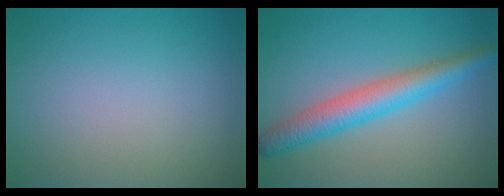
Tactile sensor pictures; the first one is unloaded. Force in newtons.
{"total": 4.7, "press": 4.7, "slide": 0.1}